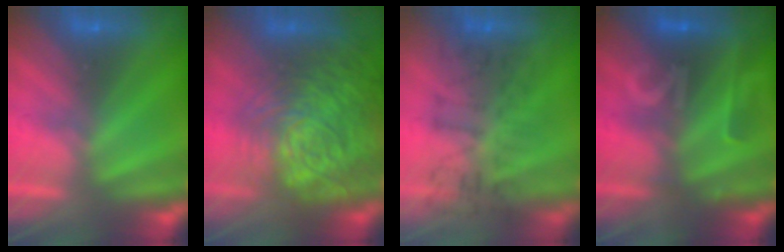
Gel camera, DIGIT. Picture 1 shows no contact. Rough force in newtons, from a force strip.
{"total": 7.6}
{"total": 4.8}
{"total": 2.3}